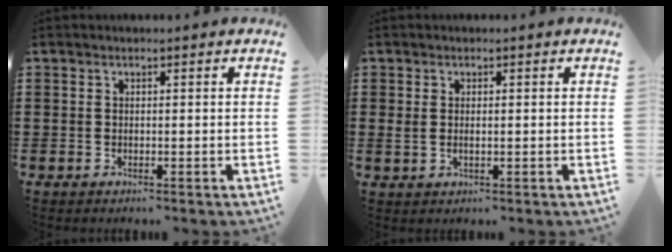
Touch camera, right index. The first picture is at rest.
{"total": 1.4, "force": [0.1, 0.7, 1.2], "torque": [-0.032, 0.001, -0.001]}